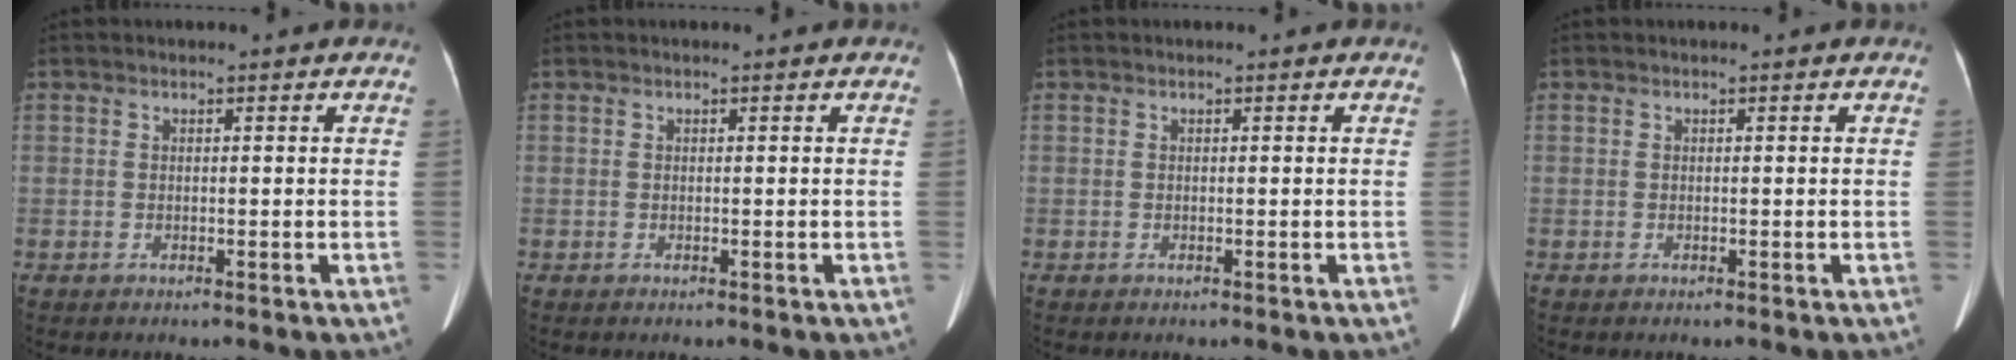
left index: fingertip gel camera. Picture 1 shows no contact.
{"total": 0.0}
{"total": 0.0}
{"total": 0.0}